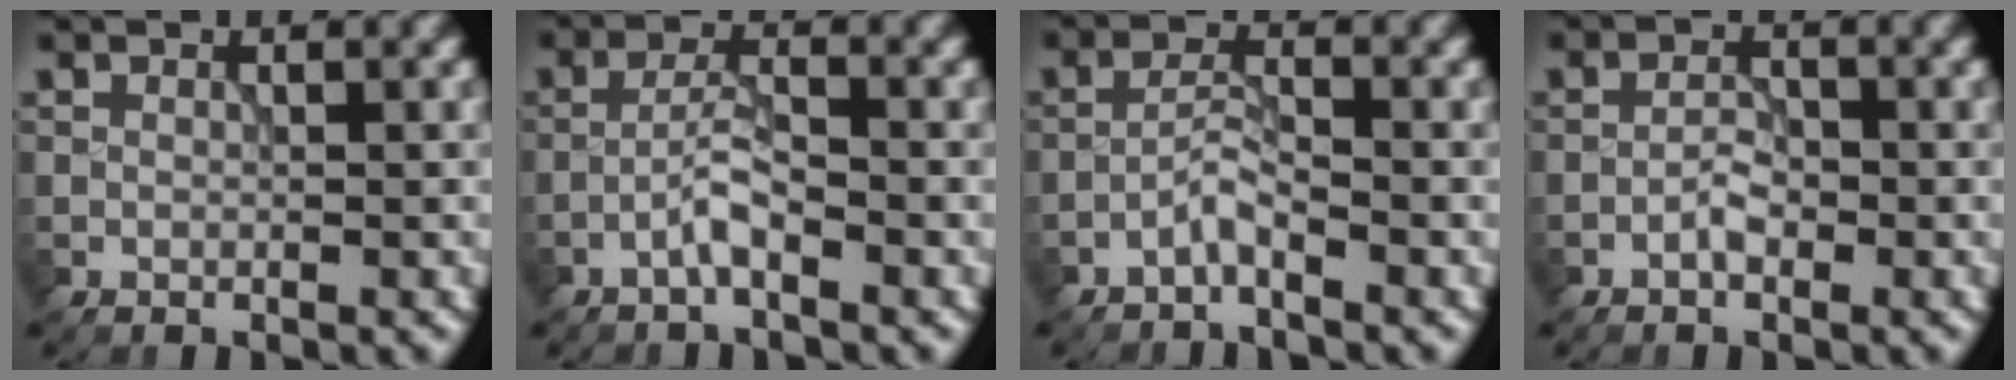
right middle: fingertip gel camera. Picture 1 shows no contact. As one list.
[{"total": 2.3, "force": [-1.4, 0.3, 1.8], "torque": [-0.037, 0.010, -0.033]}, {"total": 1.8, "force": [-1.4, 0.1, 1.1], "torque": [-0.023, 0.009, -0.032]}, {"total": 1.7, "force": [-0.9, 0.6, 1.2], "torque": [-0.022, 0.004, -0.020]}]